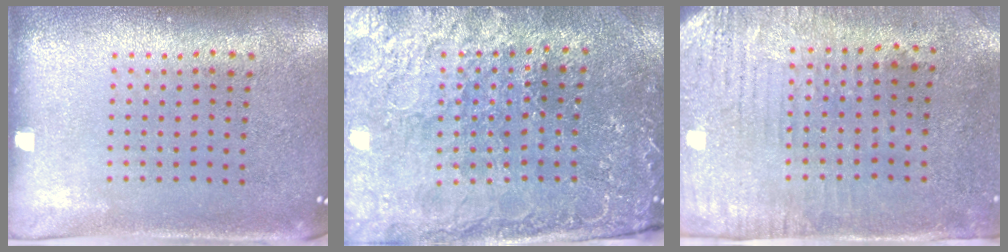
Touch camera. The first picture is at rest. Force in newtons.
{"total": 3.2, "press": 3.1, "slide": 0.4}
{"total": 2.9, "press": 2.4, "slide": 1.7}